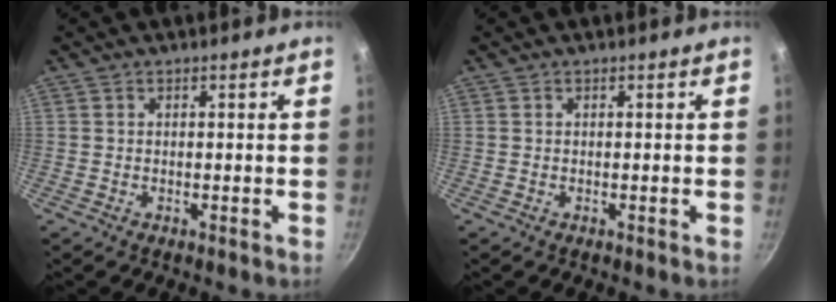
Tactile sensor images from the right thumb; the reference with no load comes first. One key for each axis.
{"total": 0.0}